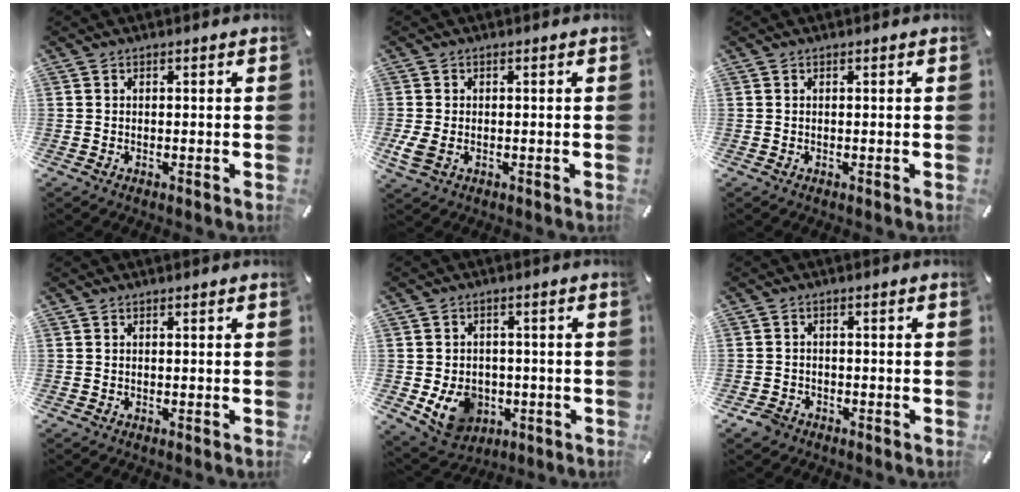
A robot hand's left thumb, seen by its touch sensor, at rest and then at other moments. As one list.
[{"total": 3.3, "force": [-0.5, 2.3, 2.3], "torque": [-0.056, -0.003, -0.009]}, {"total": 0.0}, {"total": 0.0}, {"total": 9.1, "force": [-2.4, 7.6, 4.4], "torque": [-0.083, 0.011, -0.041]}, {"total": 3.2, "force": [-2.3, 2.1, 0.8], "torque": [-0.018, 0.009, -0.045]}]